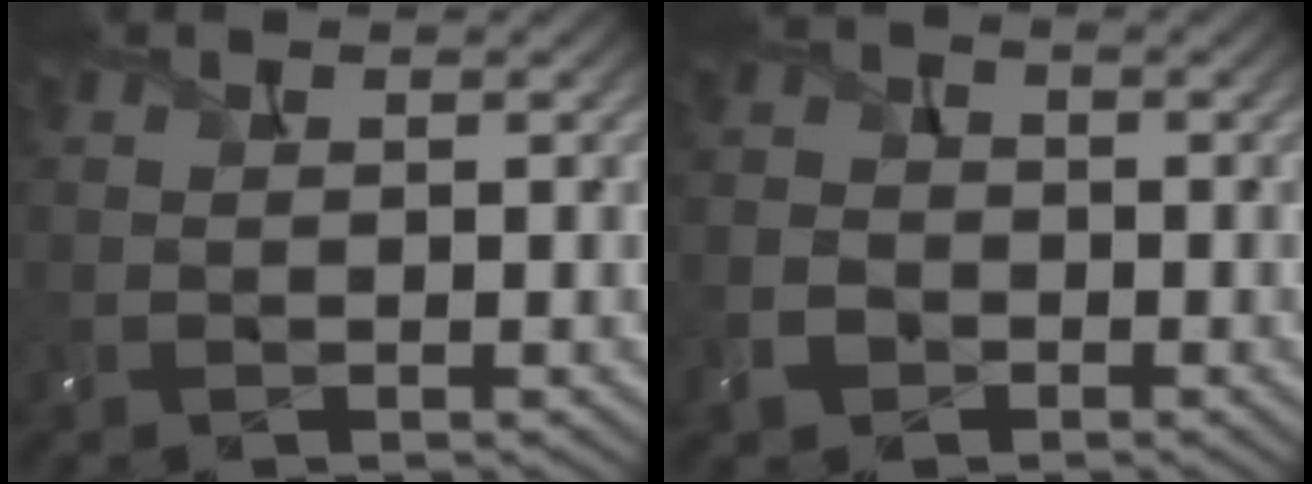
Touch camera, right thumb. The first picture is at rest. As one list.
[{"total": 3.9, "force": [-2.0, 2.9, 1.5], "torque": [-0.046, -0.006, -0.048]}]